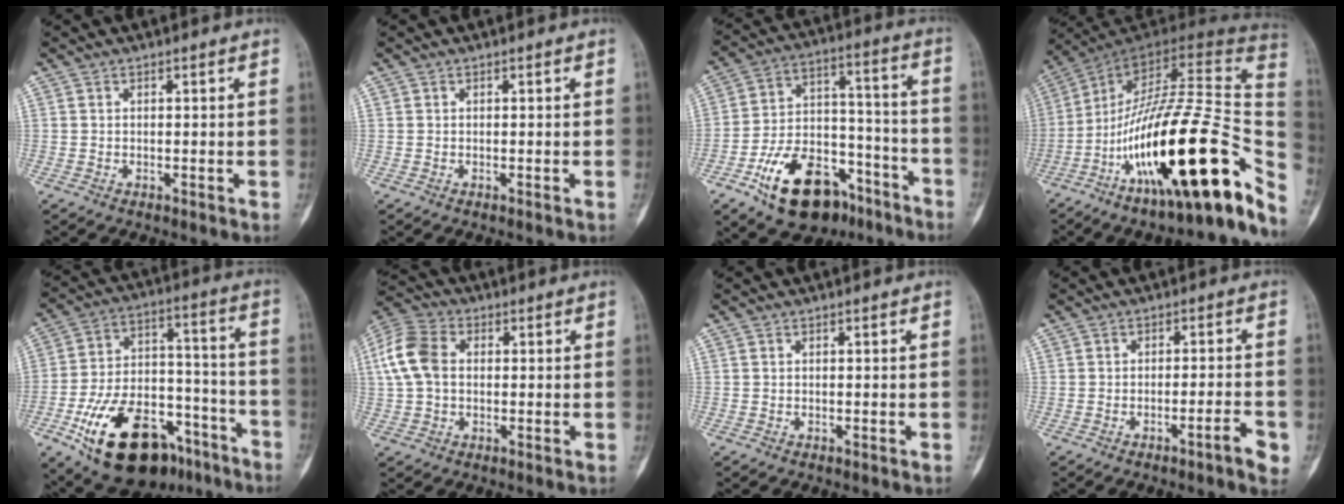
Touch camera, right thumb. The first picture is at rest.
{"total": 0.0}
{"total": 20.4, "force": [-11.8, 11.6, 11.8], "torque": [-0.173, 0.088, -0.186]}
{"total": 34.4, "force": [-13.2, 9.4, 30.4], "torque": [-0.401, 0.067, -0.210]}
{"total": 25.7, "force": [-14.2, 13.9, 16.4], "torque": [-0.275, 0.077, -0.225]}
{"total": 10.0, "force": [1.1, 7.2, 6.9], "torque": [-0.147, 0.026, 0.015]}
{"total": 0.0}
{"total": 4.1, "force": [-2.1, 0.4, 3.5], "torque": [-0.052, 0.014, -0.031]}